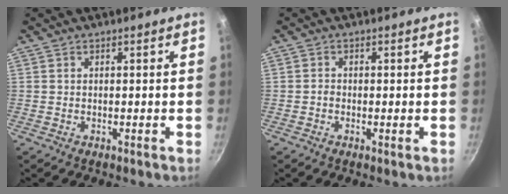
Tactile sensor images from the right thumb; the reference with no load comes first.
{"total": 1.0, "force": [-0.3, 0.6, 0.7], "torque": [-0.018, 0.004, -0.010]}